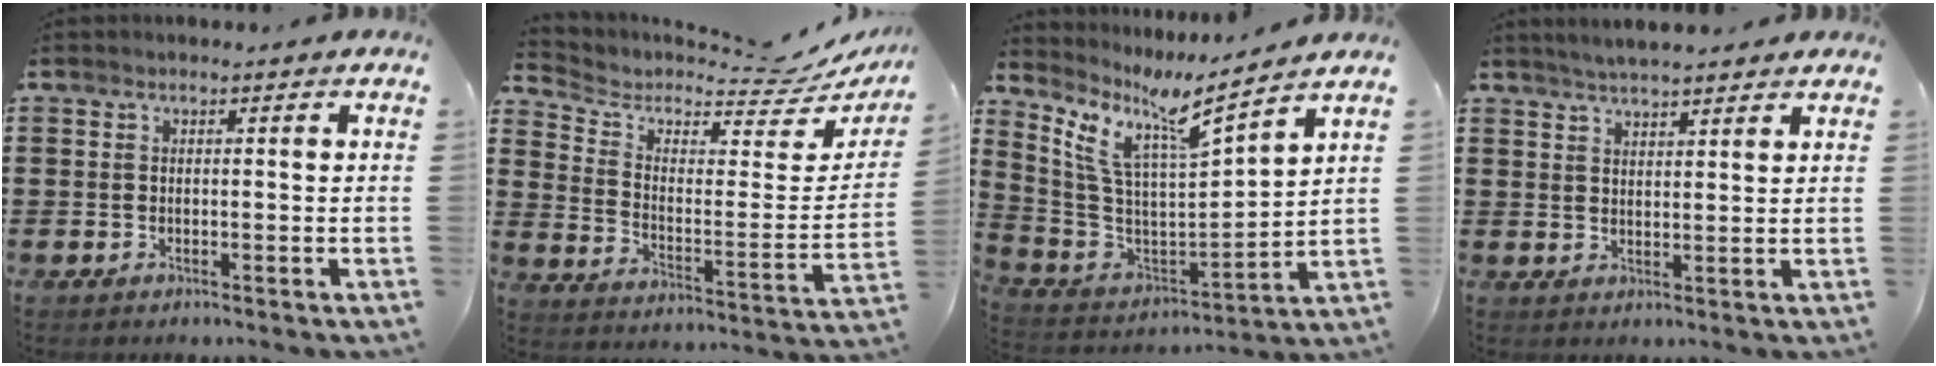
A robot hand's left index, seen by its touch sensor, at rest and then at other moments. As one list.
[{"total": 5.3, "force": [4.6, 1.8, 1.9], "torque": [-0.060, -0.038, 0.074]}, {"total": 8.2, "force": [5.9, 1.2, 5.5], "torque": [-0.138, -0.048, 0.091]}, {"total": 3.0, "force": [2.9, 0.1, 0.7], "torque": [-0.021, -0.003, 0.053]}]